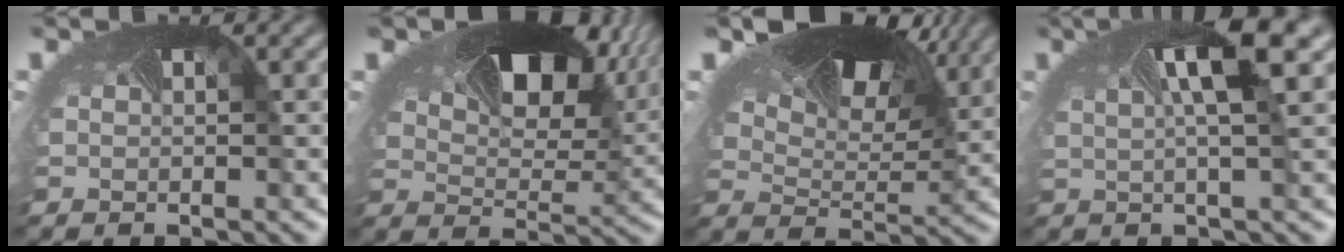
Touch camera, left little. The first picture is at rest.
{"total": 10.0, "force": [5.4, 5.2, 6.7], "torque": [-0.123, -0.002, 0.091]}
{"total": 11.1, "force": [7.7, 4.7, 6.4], "torque": [-0.127, 0.012, 0.124]}
{"total": 6.0, "force": [2.2, 1.1, 5.5], "torque": [-0.093, 0.003, 0.035]}